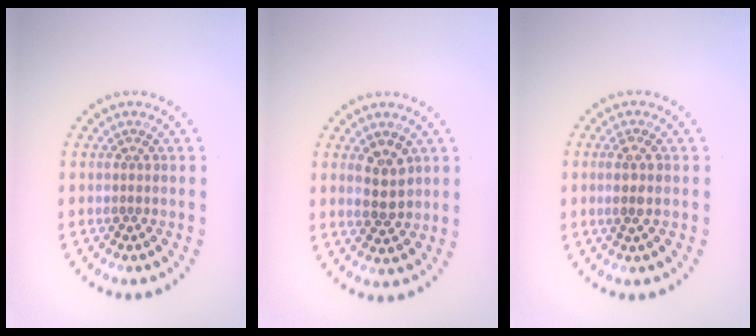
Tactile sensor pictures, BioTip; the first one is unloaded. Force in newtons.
{"total": 2.8, "press": 2.8, "slide": 0.5}
{"total": 1.3, "press": 1.1, "slide": 0.7}